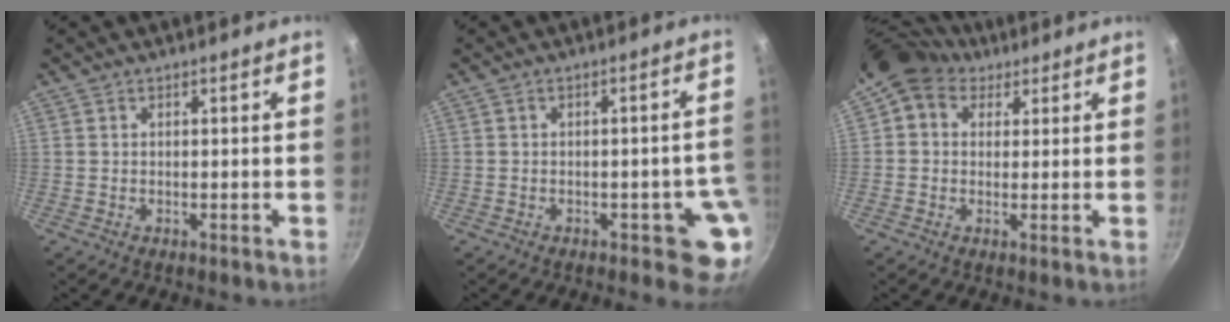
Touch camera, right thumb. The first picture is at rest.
{"total": 6.7, "force": [-2.2, 3.0, 5.6], "torque": [-0.016, 0.023, -0.023]}
{"total": 7.6, "force": [4.1, 5.8, 2.6], "torque": [-0.027, 0.000, 0.056]}